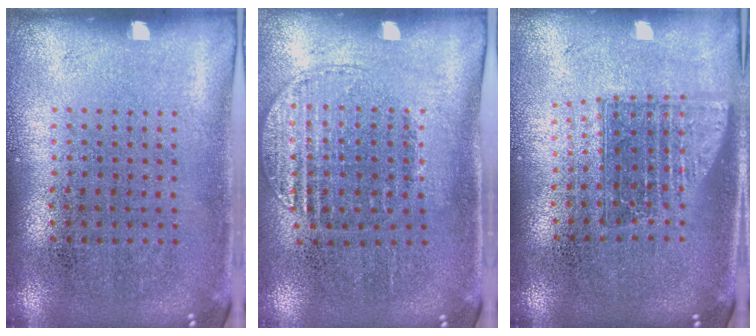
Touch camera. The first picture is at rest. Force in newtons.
{"total": 1.3, "press": 1.1, "slide": 0.7}
{"total": 1.5, "press": 1.2, "slide": 1.0}